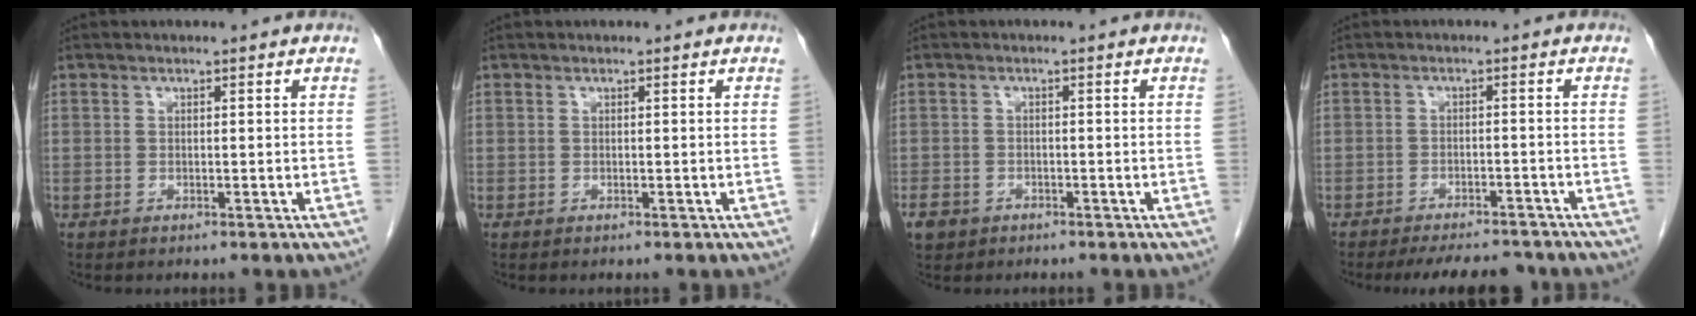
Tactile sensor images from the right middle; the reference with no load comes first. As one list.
[{"total": 0.0}, {"total": 3.2, "force": [-2.1, 2.2, 0.9], "torque": [-0.022, 0.002, -0.034]}, {"total": 9.1, "force": [-8.4, 2.1, 3.0], "torque": [-0.042, -0.003, -0.107]}]